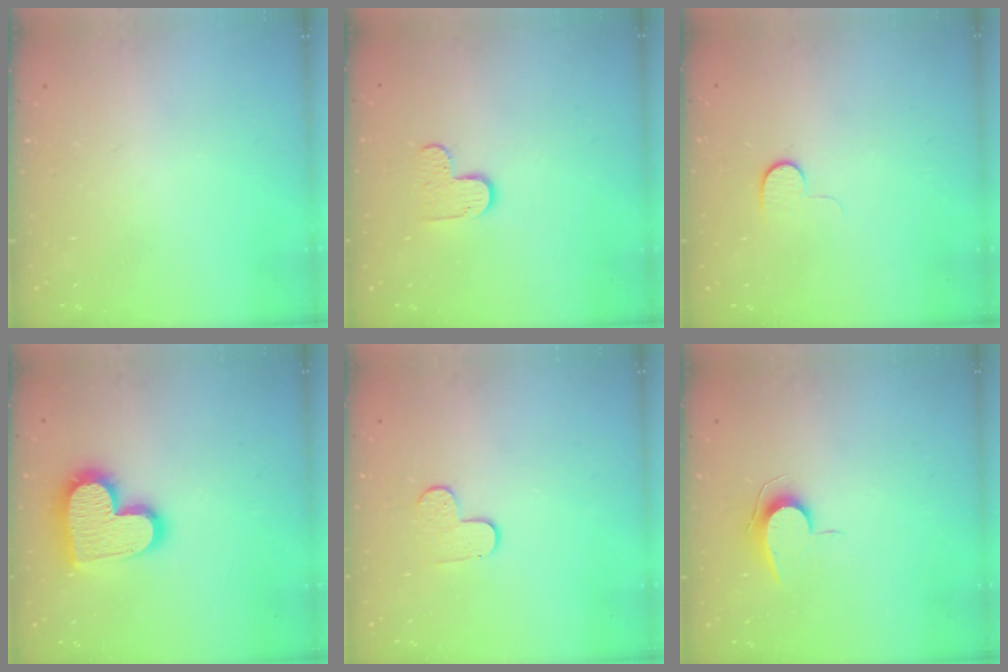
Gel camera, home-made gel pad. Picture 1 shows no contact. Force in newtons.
{"total": 5.7, "press": 5.7, "slide": 0.4}
{"total": 4.8, "press": 4.7, "slide": 0.5}
{"total": 18.4, "press": 18.4, "slide": 1.0}
{"total": 4.6, "press": 4.5, "slide": 0.5}
{"total": 6.8, "press": 6.8, "slide": 0.7}